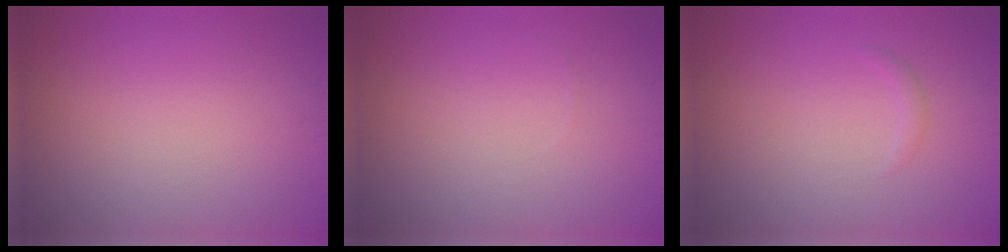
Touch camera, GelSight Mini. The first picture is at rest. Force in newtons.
{"total": 0.0}
{"total": 0.6, "press": 0.6, "slide": 0.1}